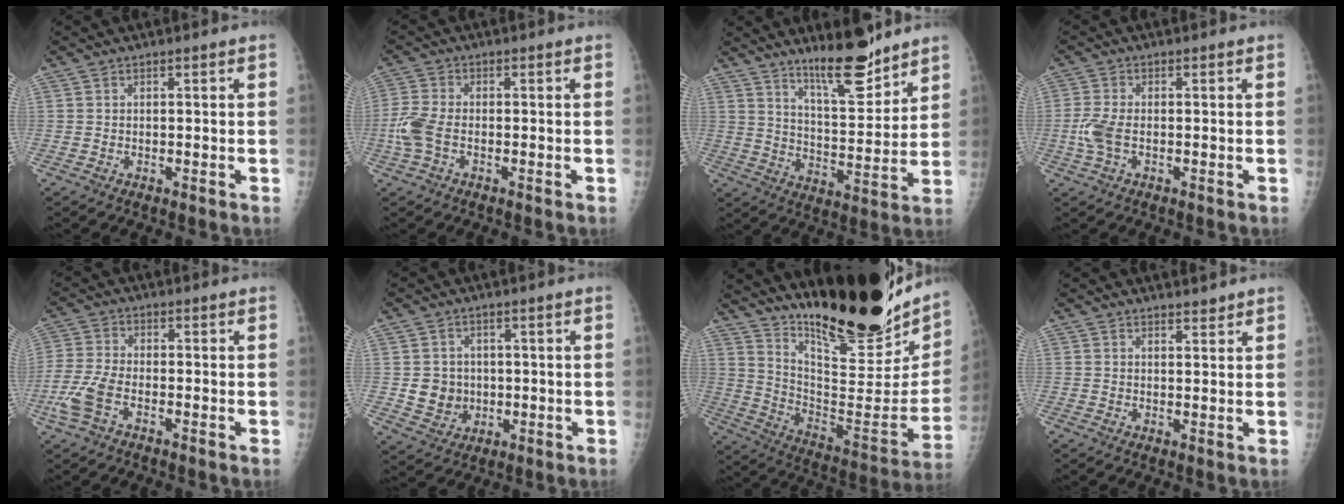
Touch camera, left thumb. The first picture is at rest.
{"total": 5.1, "force": [-1.2, 2.8, 4.1], "torque": [-0.107, 0.005, -0.031]}
{"total": 12.4, "force": [9.8, 2.9, 7.0], "torque": [-0.091, -0.079, 0.165]}
{"total": 4.3, "force": [-0.6, 2.3, 3.6], "torque": [-0.095, 0.002, -0.016]}
{"total": 6.6, "force": [-2.9, 3.2, 5.0], "torque": [-0.128, 0.008, -0.063]}
{"total": 5.7, "force": [0.1, 5.3, 2.1], "torque": [-0.002, 0.001, 0.011]}
{"total": 29.7, "force": [22.8, 6.8, 17.7], "torque": [-0.242, -0.135, 0.349]}
{"total": 1.6, "force": [1.6, 0.4, 0.2], "torque": [0.011, -0.014, 0.023]}